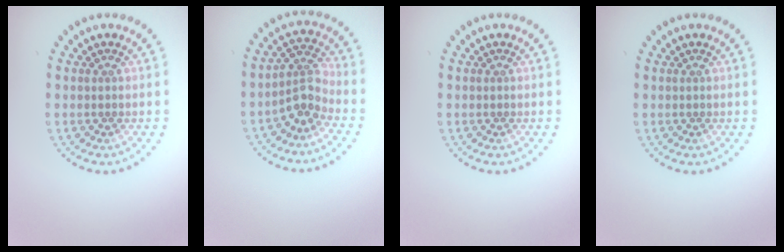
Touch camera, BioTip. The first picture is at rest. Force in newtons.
{"total": 2.9, "press": 2.3, "slide": 1.8}
{"total": 0.0}
{"total": 0.0}